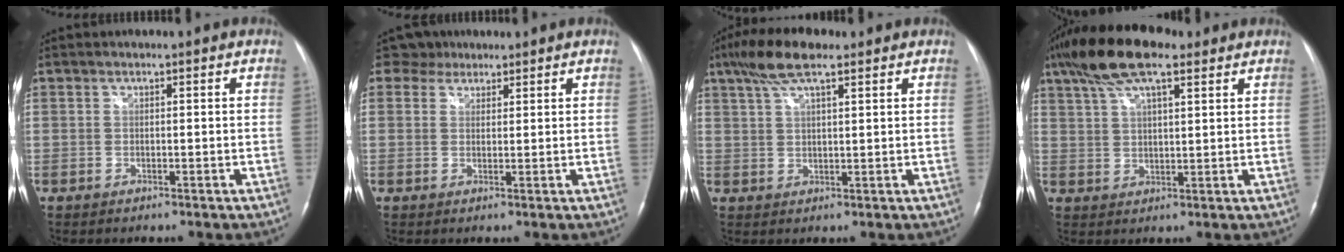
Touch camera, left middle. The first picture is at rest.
{"total": 3.2, "force": [2.4, 2.0, -0.2], "torque": [0.006, 0.013, 0.037]}
{"total": 8.0, "force": [5.4, 1.9, 5.6], "torque": [-0.116, 0.024, 0.097]}
{"total": 12.1, "force": [8.3, 3.3, 8.2], "torque": [-0.161, 0.032, 0.149]}